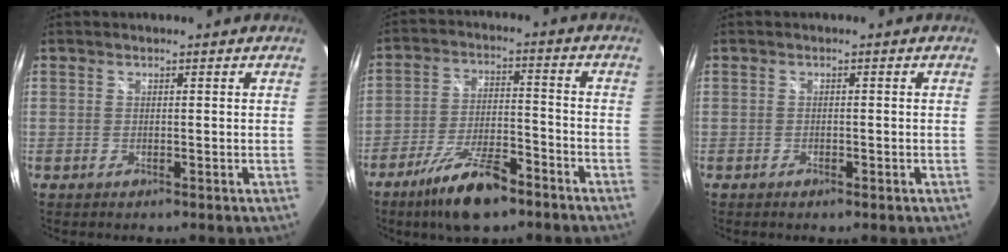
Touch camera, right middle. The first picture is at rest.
{"total": 12.3, "force": [-8.7, 3.6, 7.9], "torque": [-0.161, -0.013, -0.148]}
{"total": 1.3, "force": [-0.8, 0.6, 0.7], "torque": [-0.014, -0.003, -0.013]}